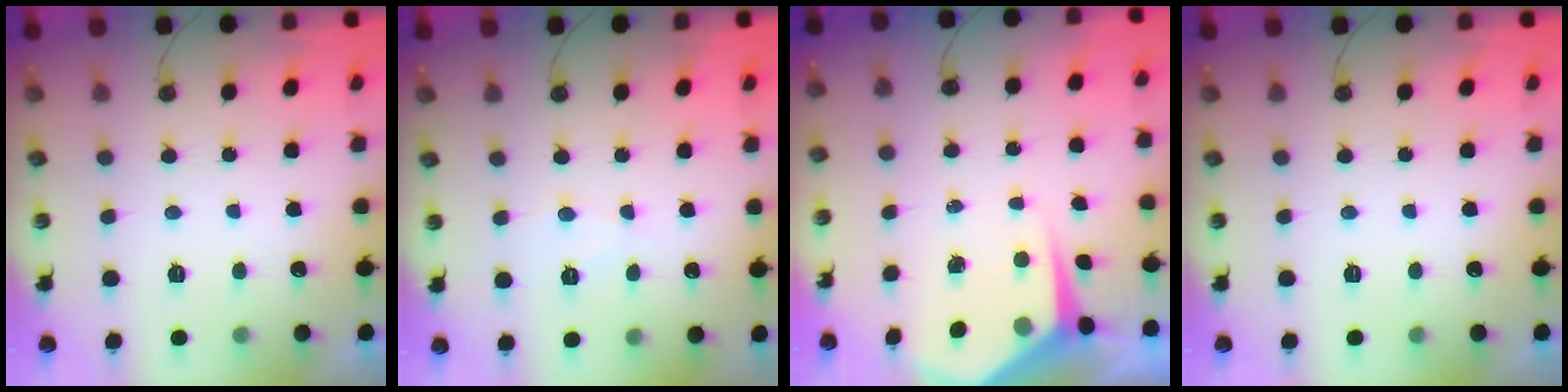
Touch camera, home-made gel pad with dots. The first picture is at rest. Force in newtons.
{"total": 5.2, "press": 5.2, "slide": 0.8}
{"total": 4.9, "press": 4.8, "slide": 0.5}
{"total": 0.0}